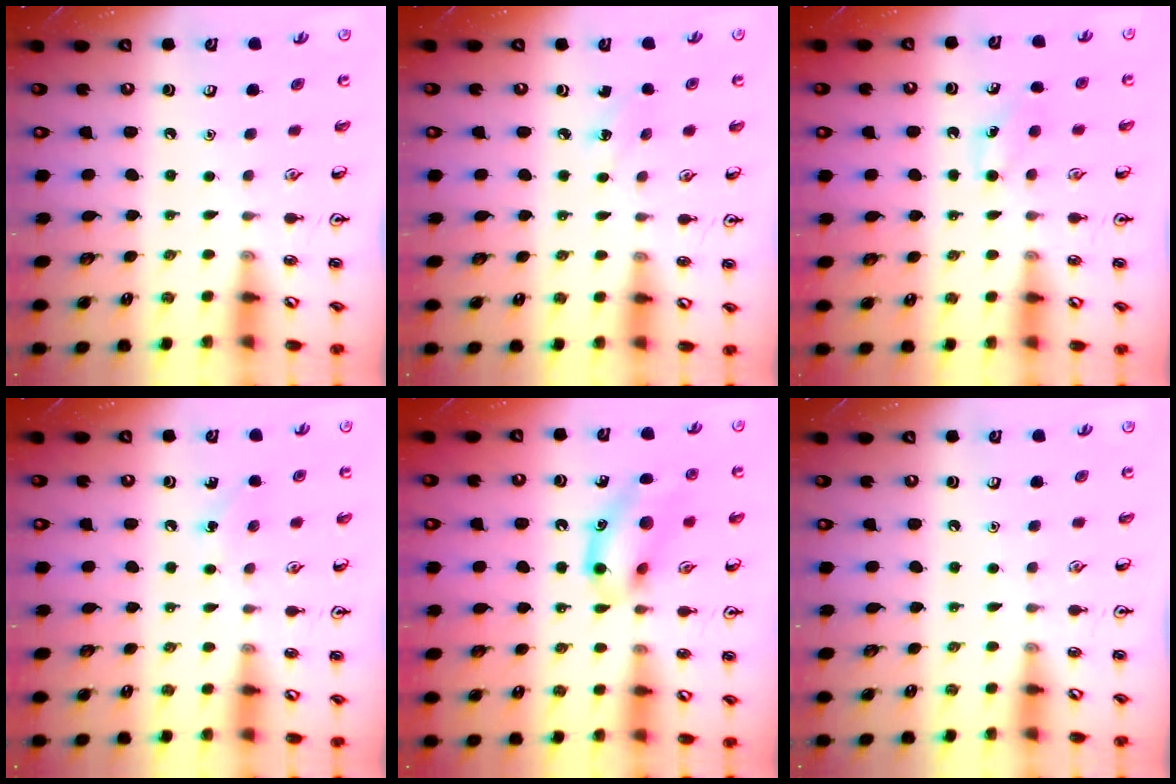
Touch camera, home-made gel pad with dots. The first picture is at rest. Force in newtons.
{"total": 2.4, "press": 2.3, "slide": 0.9}
{"total": 3.3, "press": 3.2, "slide": 1.0}
{"total": 5.4, "press": 5.2, "slide": 1.5}
{"total": 13.3, "press": 13.2, "slide": 1.7}
{"total": 0.0}